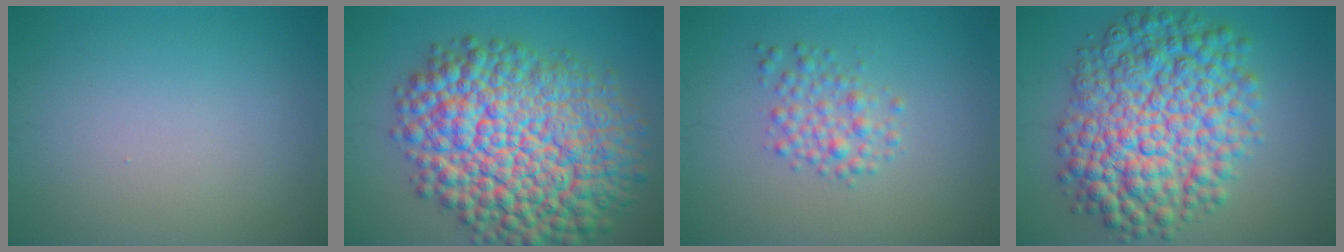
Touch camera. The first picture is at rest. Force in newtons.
{"total": 15.8, "press": 15.8, "slide": 0.5}
{"total": 2.6, "press": 2.6, "slide": 0.1}
{"total": 11.3, "press": 11.3, "slide": 0.1}